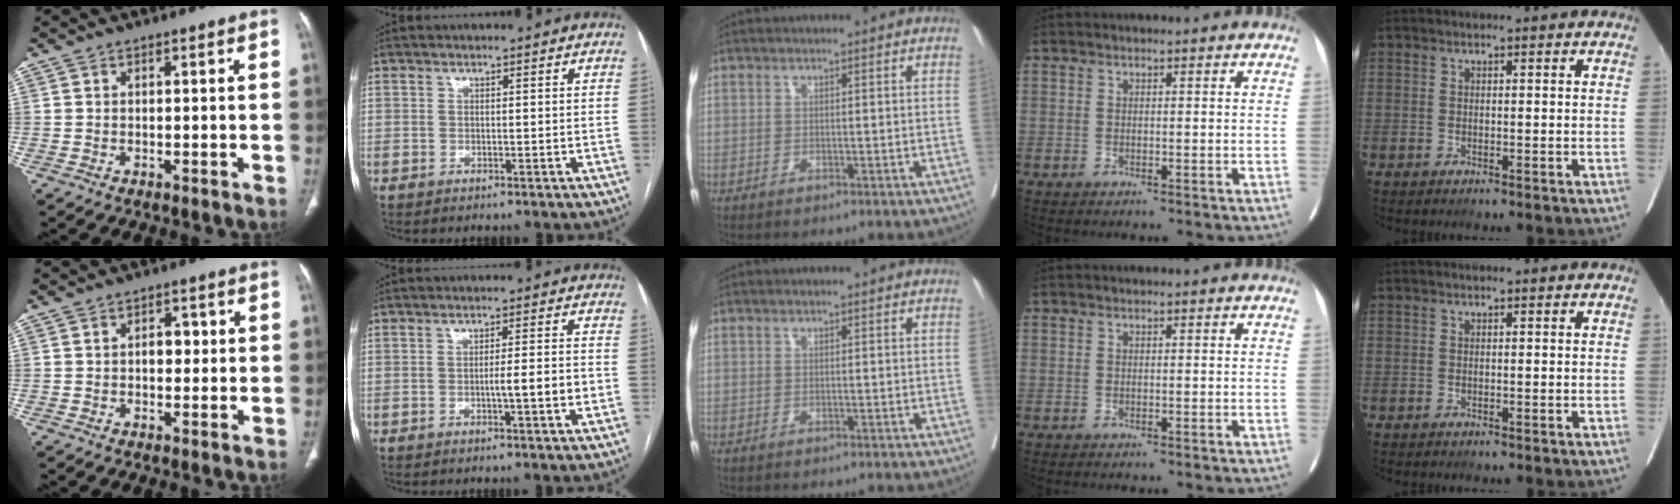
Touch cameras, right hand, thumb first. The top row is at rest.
{"thumb": {"total": 3.2, "force": [0.3, 2.2, 2.4], "torque": [-0.020, 0.005, 0.002]}, "index": {"total": 4.5, "force": [-1.2, -0.2, 4.3], "torque": [-0.064, 0.001, -0.018]}}